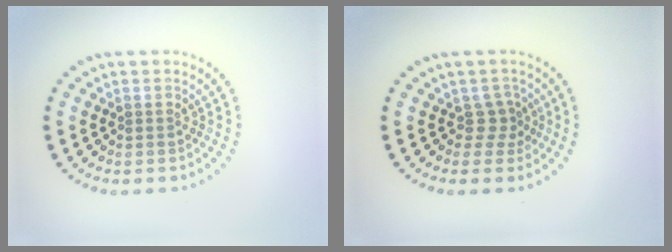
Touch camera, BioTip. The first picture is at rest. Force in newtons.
{"total": 1.9, "press": 1.1, "slide": 1.5}